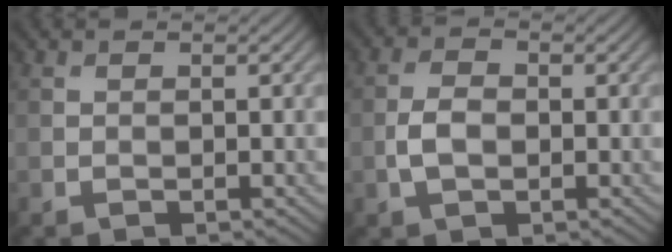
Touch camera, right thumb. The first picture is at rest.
{"total": 3.1, "force": [-0.6, 2.0, 2.4], "torque": [-0.051, 0.002, -0.013]}